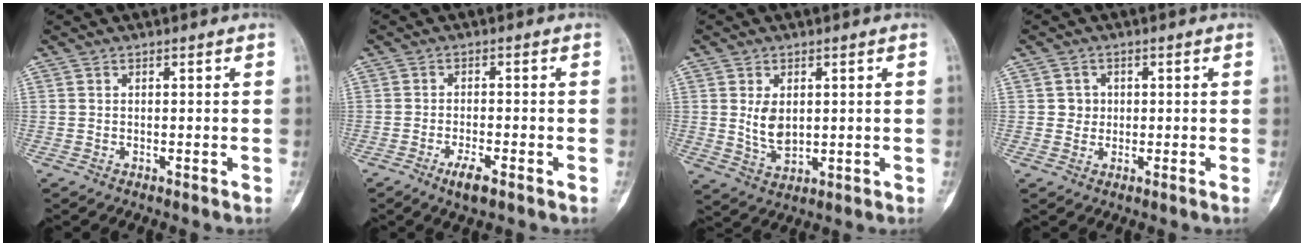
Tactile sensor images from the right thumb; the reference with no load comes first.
{"total": 4.1, "force": [-2.3, 1.0, 3.2], "torque": [-0.064, 0.004, -0.041]}
{"total": 5.7, "force": [1.0, 3.7, 4.2], "torque": [-0.063, -0.014, 0.030]}
{"total": 2.1, "force": [0.2, 2.0, 0.6], "torque": [0.002, 0.005, -0.001]}